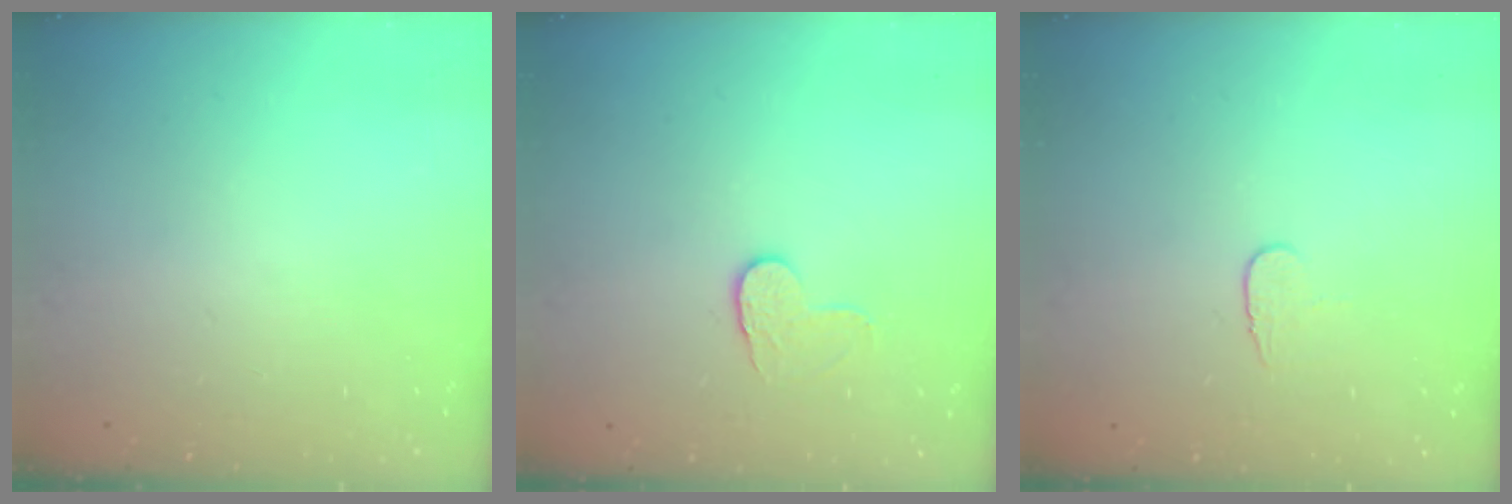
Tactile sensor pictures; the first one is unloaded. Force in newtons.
{"total": 4.3, "press": 4.3, "slide": 0.4}
{"total": 4.3, "press": 4.2, "slide": 0.4}